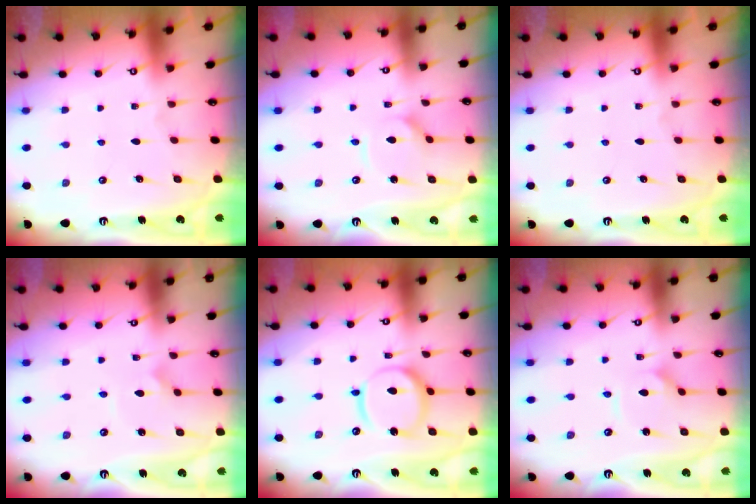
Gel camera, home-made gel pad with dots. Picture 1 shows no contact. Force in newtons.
{"total": 3.8, "press": 3.8, "slide": 0.3}
{"total": 0.0}
{"total": 2.8, "press": 2.8, "slide": 0.2}
{"total": 14.4, "press": 14.3, "slide": 1.4}
{"total": 2.3, "press": 2.3, "slide": 0.1}